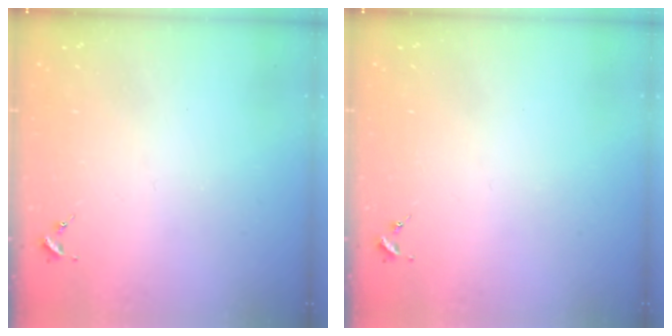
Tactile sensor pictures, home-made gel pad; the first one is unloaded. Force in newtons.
{"total": 0.0}